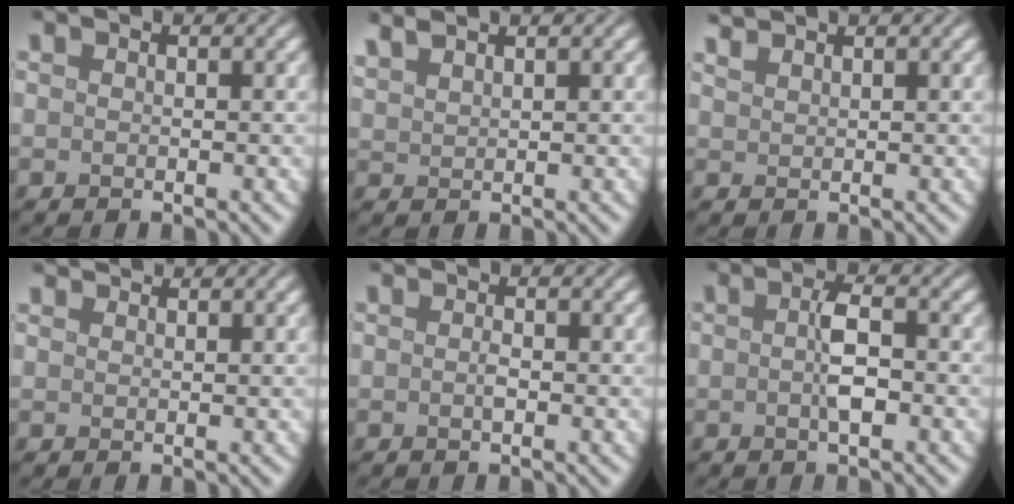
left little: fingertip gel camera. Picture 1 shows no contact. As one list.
[{"total": 2.4, "force": [2.1, 0.6, 1.2], "torque": [-0.012, 0.010, 0.033]}, {"total": 1.5, "force": [1.4, 0.2, 0.4], "torque": [-0.008, 0.006, 0.027]}, {"total": 1.9, "force": [1.9, 0.2, 0.5], "torque": [-0.013, 0.001, 0.025]}, {"total": 0.7, "force": [-0.2, 0.2, 0.7], "torque": [-0.014, 0.001, -0.003]}, {"total": 2.6, "force": [-0.4, 0.8, 2.5], "torque": [-0.048, 0.004, -0.010]}]